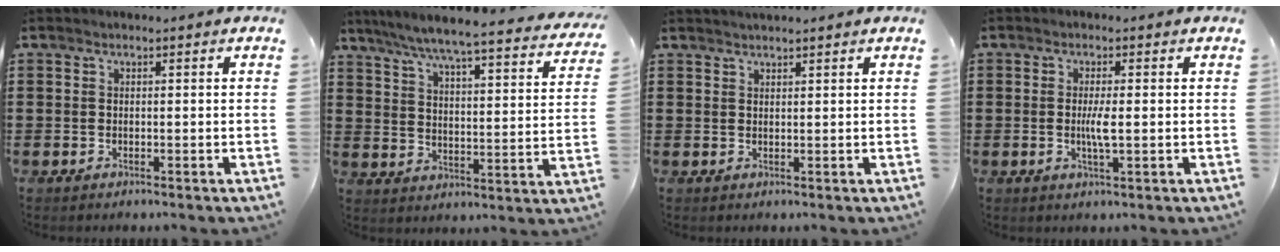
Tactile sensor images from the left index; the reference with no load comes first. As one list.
[{"total": 6.1, "force": [5.5, -0.4, 2.5], "torque": [-0.075, -0.044, 0.089]}, {"total": 1.3, "force": [1.3, 0.1, 0.2], "torque": [-0.005, 0.001, 0.024]}, {"total": 3.3, "force": [-0.2, 0.5, 3.2], "torque": [-0.060, -0.002, -0.004]}]